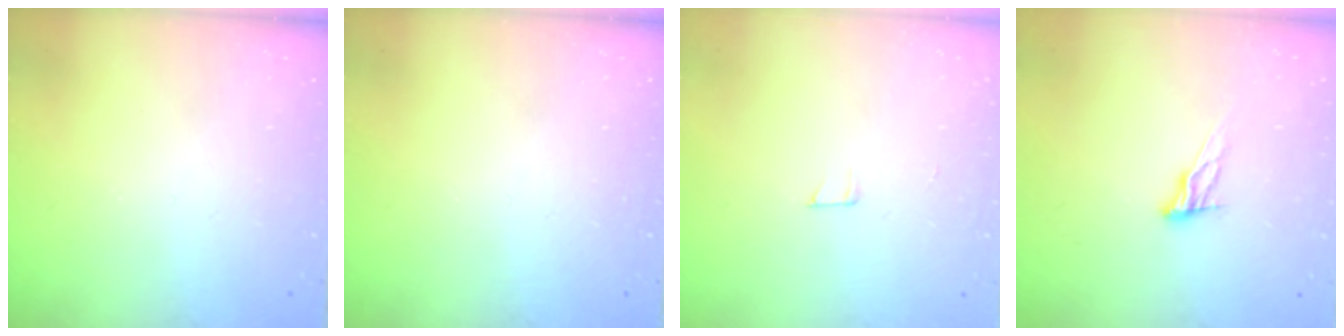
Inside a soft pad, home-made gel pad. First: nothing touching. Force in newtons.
{"total": 0.0}
{"total": 3.9, "press": 3.9, "slide": 0.2}
{"total": 9.2, "press": 8.9, "slide": 2.5}